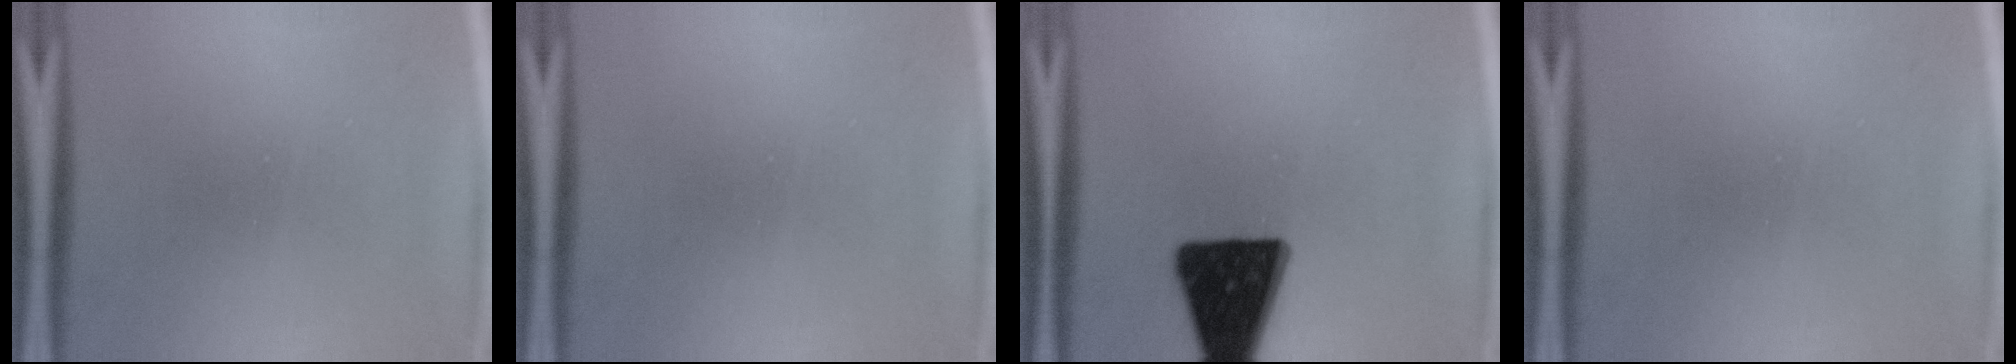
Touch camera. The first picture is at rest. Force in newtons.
{"total": 0.0}
{"total": 18.5}
{"total": 0.0}